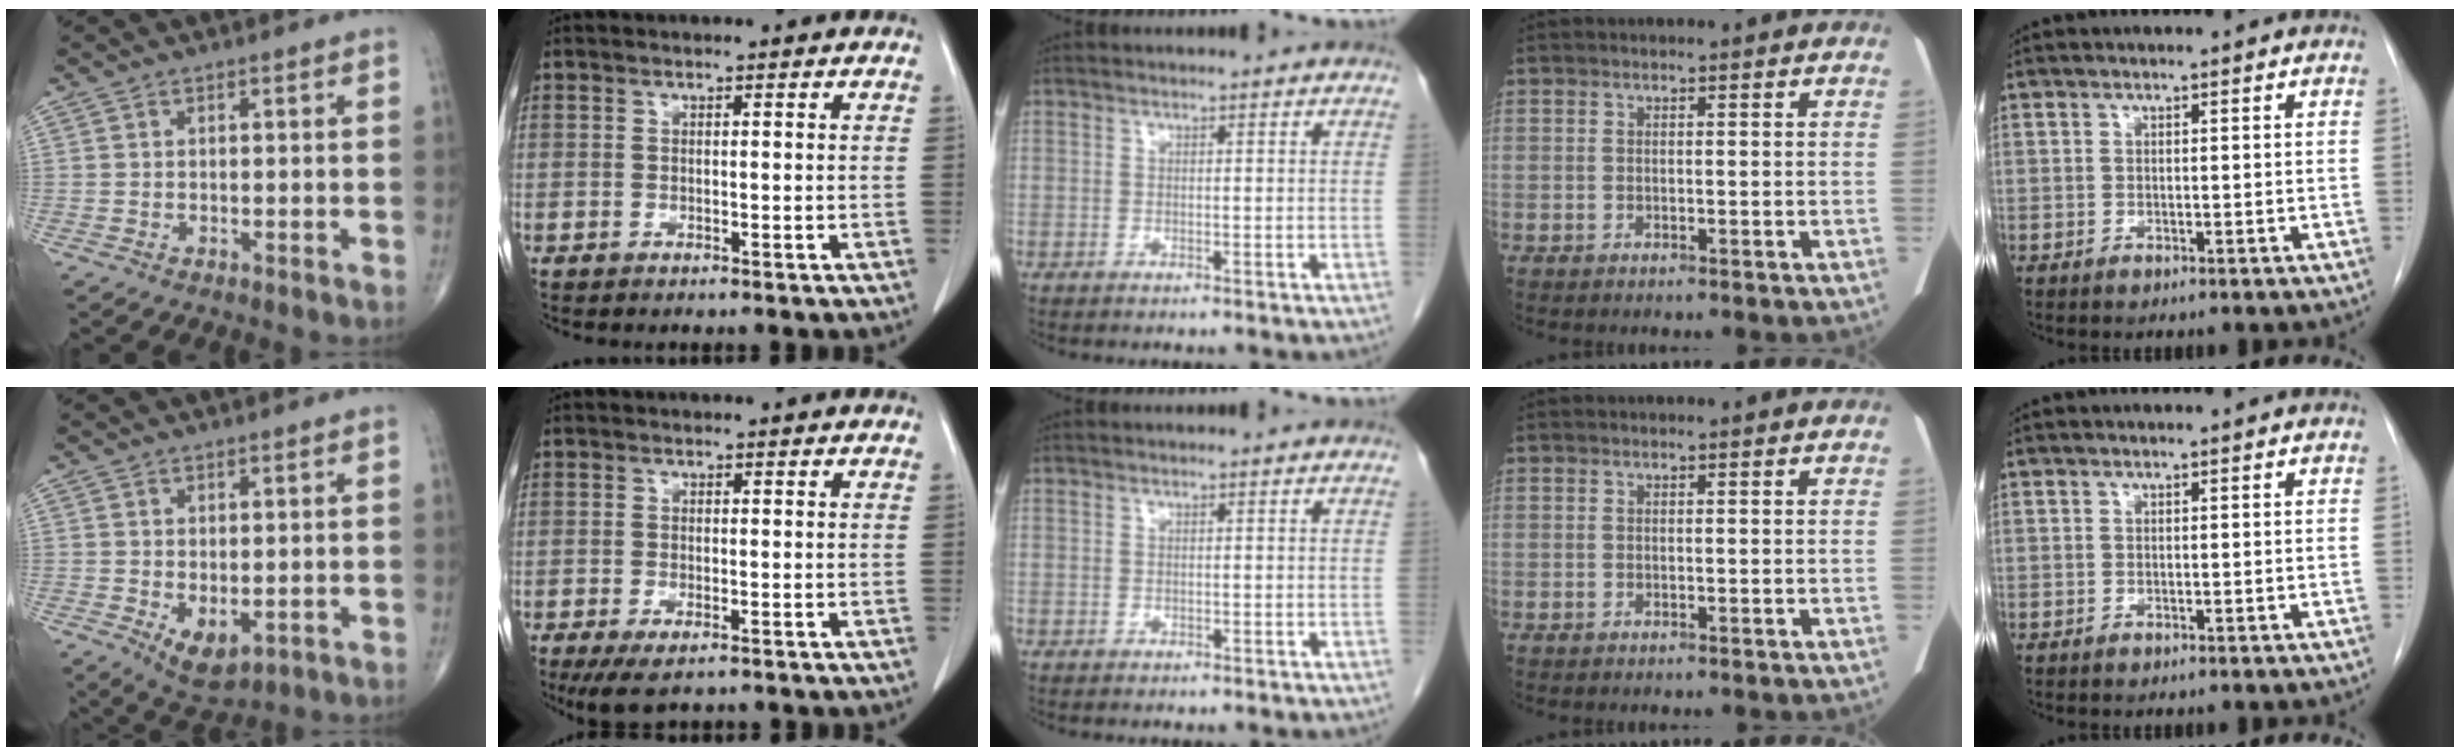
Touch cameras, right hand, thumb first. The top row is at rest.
{"thumb": {"total": 6.0, "force": [-1.2, 3.3, 4.8], "torque": [-0.067, -0.009, -0.003]}, "index": {"total": 4.3, "force": [-2.9, 1.5, 2.8], "torque": [-0.053, -0.011, -0.044]}}